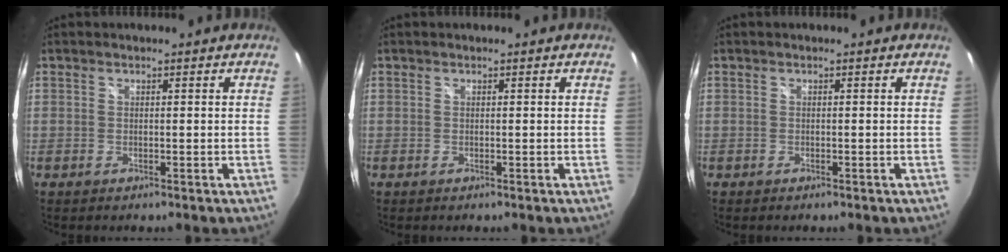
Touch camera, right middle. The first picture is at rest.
{"total": 0.0}
{"total": 0.0}